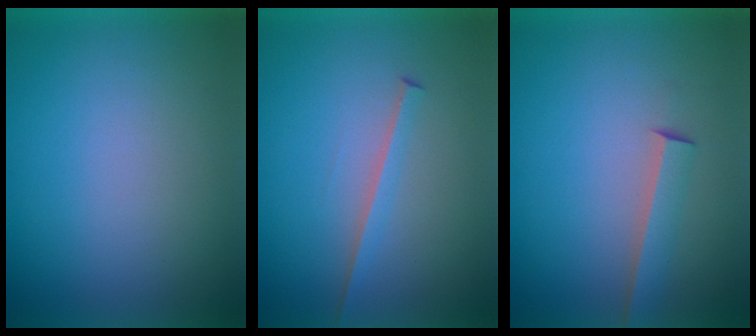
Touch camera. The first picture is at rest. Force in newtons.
{"total": 1.8}
{"total": 2.5}